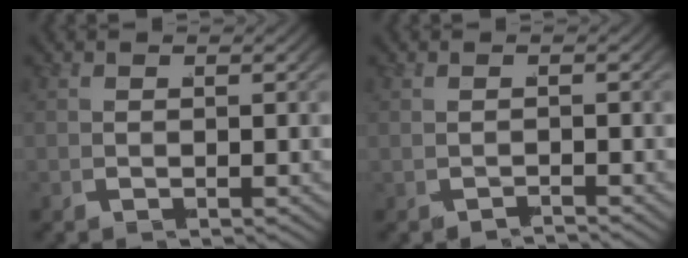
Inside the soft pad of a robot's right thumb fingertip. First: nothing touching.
{"total": 1.2, "force": [-1.0, -0.6, -0.1], "torque": [-0.002, -0.002, -0.015]}